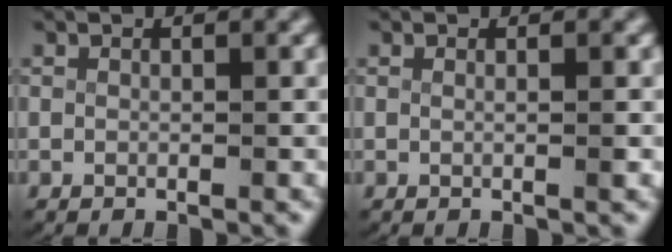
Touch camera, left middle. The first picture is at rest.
{"total": 0.8, "force": [0.0, -0.3, 0.7], "torque": [-0.012, -0.002, 0.000]}